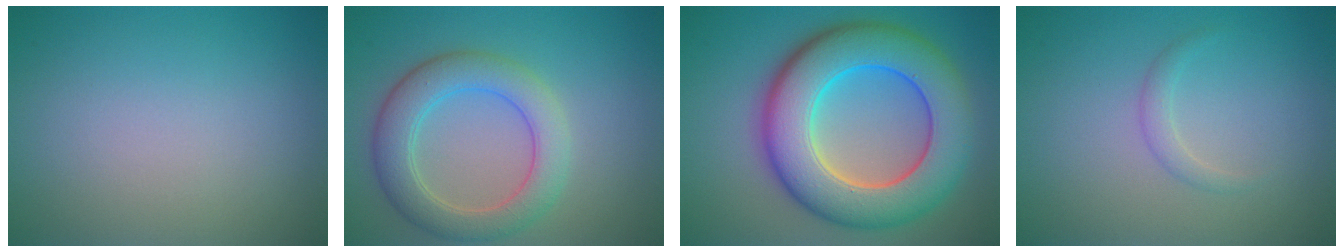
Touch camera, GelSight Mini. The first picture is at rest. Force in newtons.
{"total": 5.2, "press": 5.2, "slide": 0.1}
{"total": 11.4, "press": 11.4, "slide": 0.7}
{"total": 1.2, "press": 1.1, "slide": 0.1}